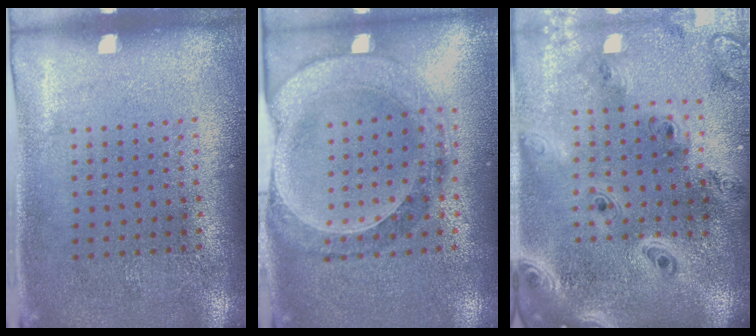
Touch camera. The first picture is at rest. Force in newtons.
{"total": 1.5, "press": 1.4, "slide": 0.3}
{"total": 3.9, "press": 3.0, "slide": 2.5}